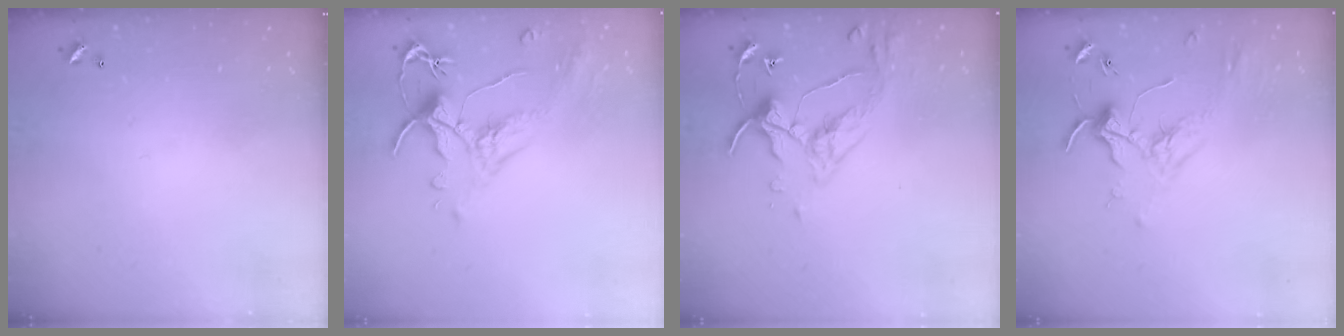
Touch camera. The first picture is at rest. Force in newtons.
{"total": 1.6, "press": 1.1, "slide": 1.2}
{"total": 4.8, "press": 4.7, "slide": 1.0}
{"total": 1.8, "press": 1.6, "slide": 0.7}